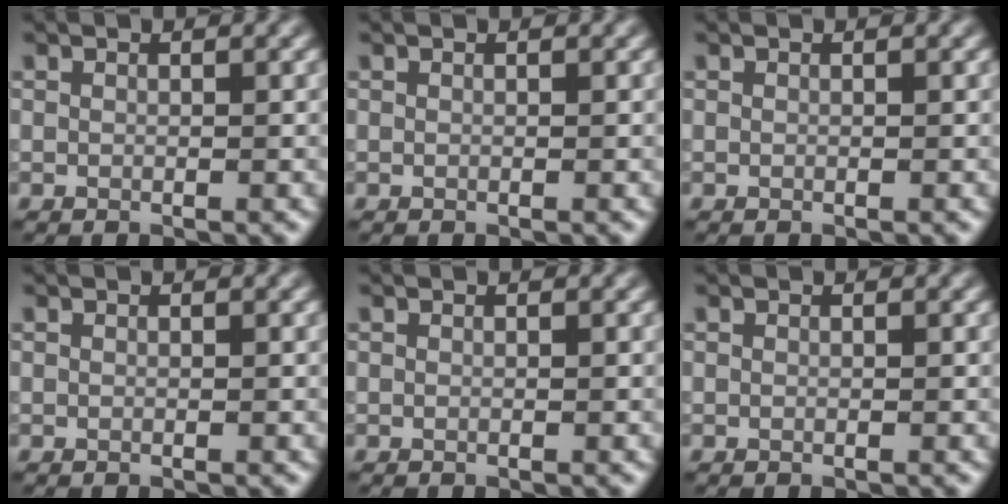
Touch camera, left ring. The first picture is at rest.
{"total": 0.0}
{"total": 0.0}
{"total": 0.0}
{"total": 0.0}
{"total": 0.0}